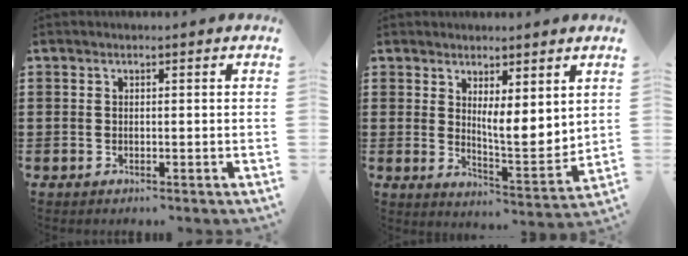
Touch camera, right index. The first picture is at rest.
{"total": 5.1, "force": [3.5, 1.5, 3.4], "torque": [-0.061, -0.027, 0.058]}